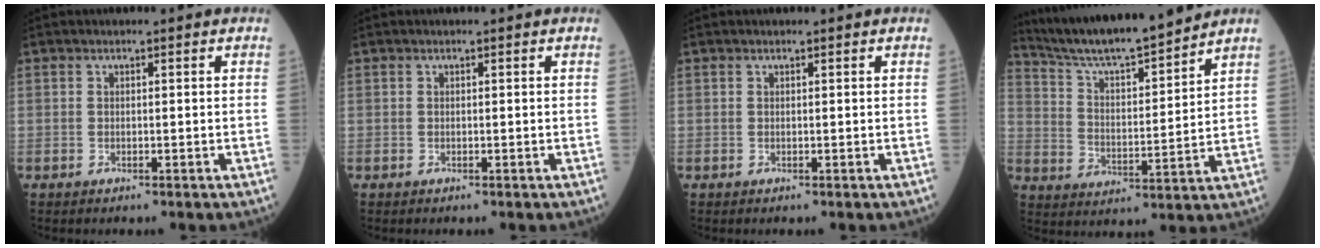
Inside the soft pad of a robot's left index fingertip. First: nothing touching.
{"total": 0.0}
{"total": 0.0}
{"total": 14.9, "force": [13.7, 0.0, 5.8], "torque": [-0.111, 0.004, 0.232]}